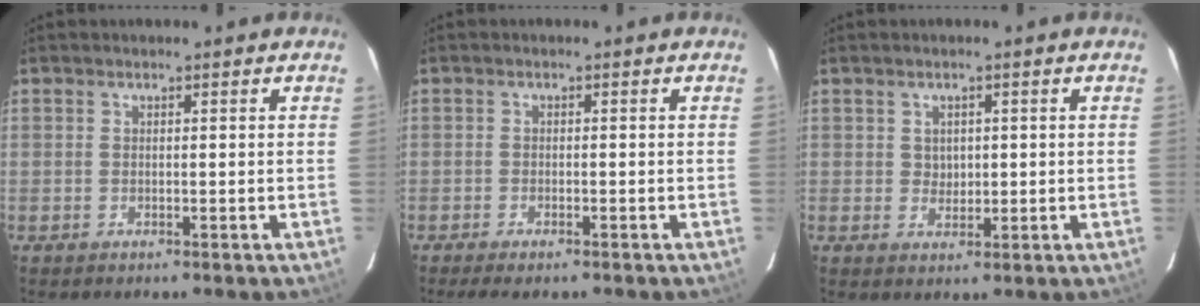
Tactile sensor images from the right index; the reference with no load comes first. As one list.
[{"total": 4.0, "force": [-3.2, 0.9, 2.2], "torque": [-0.054, -0.015, -0.054]}, {"total": 2.4, "force": [0.4, 2.2, 0.9], "torque": [-0.011, 0.004, 0.010]}]